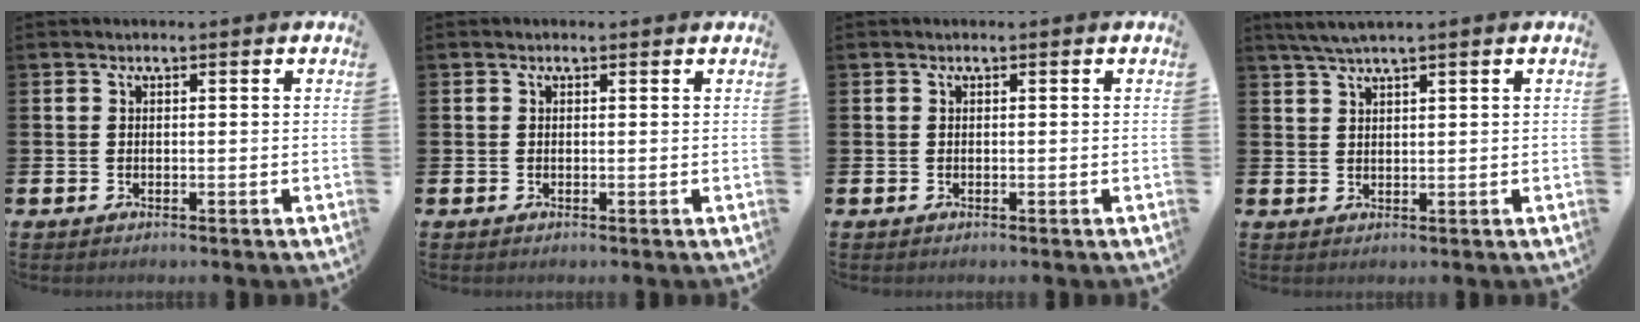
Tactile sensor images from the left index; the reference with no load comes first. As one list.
[{"total": 0.0}, {"total": 0.0}, {"total": 2.8, "force": [2.3, -0.2, 1.6], "torque": [-0.039, 0.000, 0.043]}]